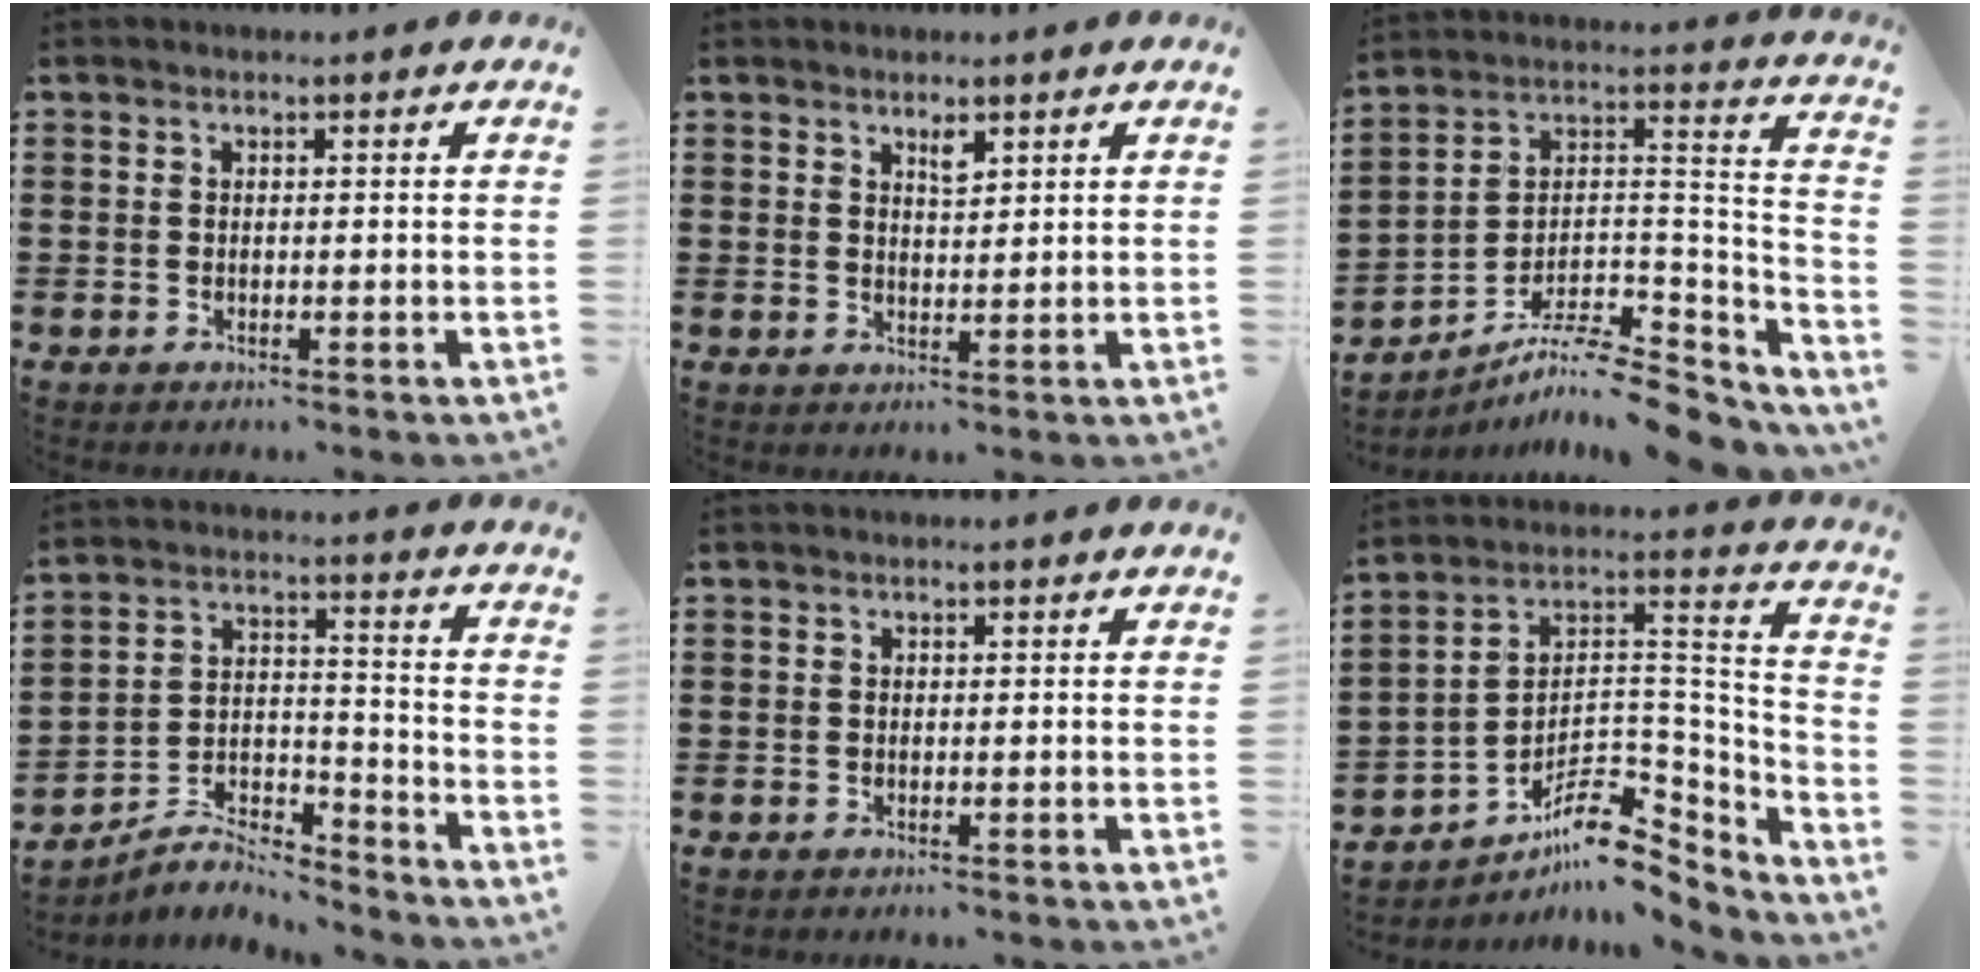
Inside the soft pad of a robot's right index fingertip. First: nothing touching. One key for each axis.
{"total": 2.2, "fx": 1.6, "fy": 0.7, "fz": 1.3, "tx": -0.020, "ty": 0.000, "tz": 0.027}
{"total": 9.6, "fx": -8.3, "fy": 2.1, "fz": 4.3, "tx": -0.066, "ty": 0.015, "tz": -0.162}
{"total": 6.6, "fx": -6.2, "fy": 1.2, "fz": 1.7, "tx": -0.031, "ty": 0.009, "tz": -0.121}
{"total": 0.0}
{"total": 9.2, "fx": -6.2, "fy": 4.5, "fz": 5.2, "tx": -0.082, "ty": 0.000, "tz": -0.115}